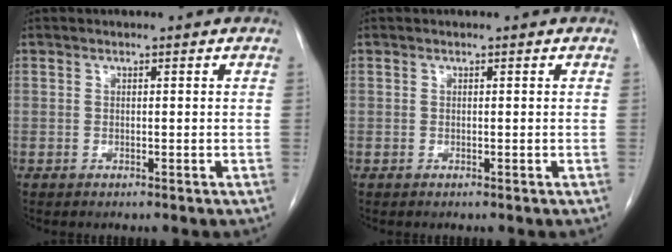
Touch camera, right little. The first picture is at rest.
{"total": 0.0}